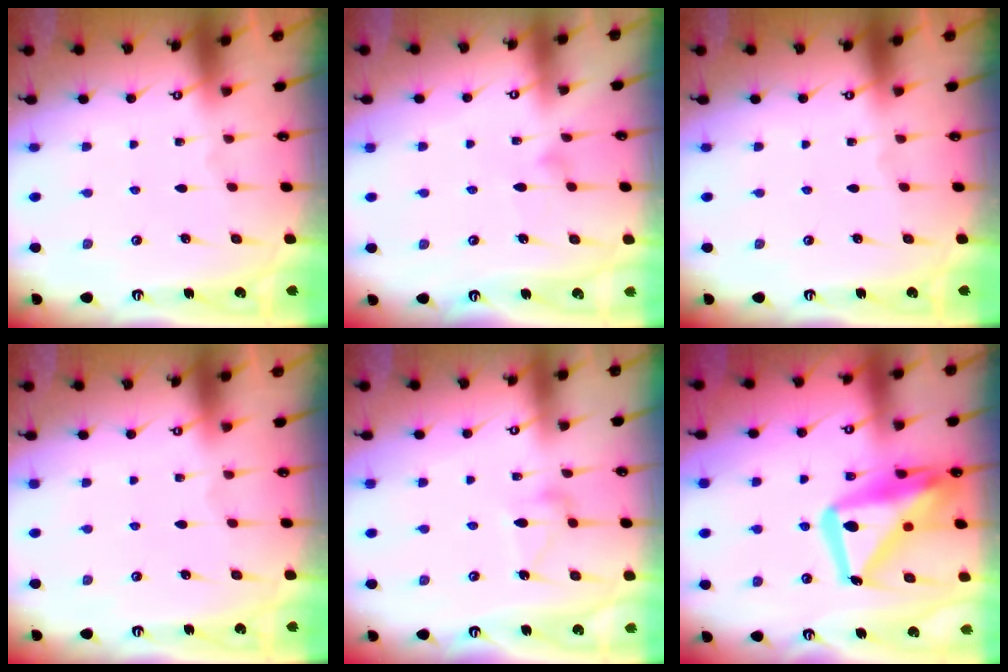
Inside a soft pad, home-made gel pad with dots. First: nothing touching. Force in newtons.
{"total": 5.9, "press": 5.9, "slide": 0.4}
{"total": 0.0}
{"total": 3.8, "press": 3.8, "slide": 0.1}
{"total": 8.7, "press": 8.7, "slide": 0.4}
{"total": 21.7, "press": 21.6, "slide": 2.0}